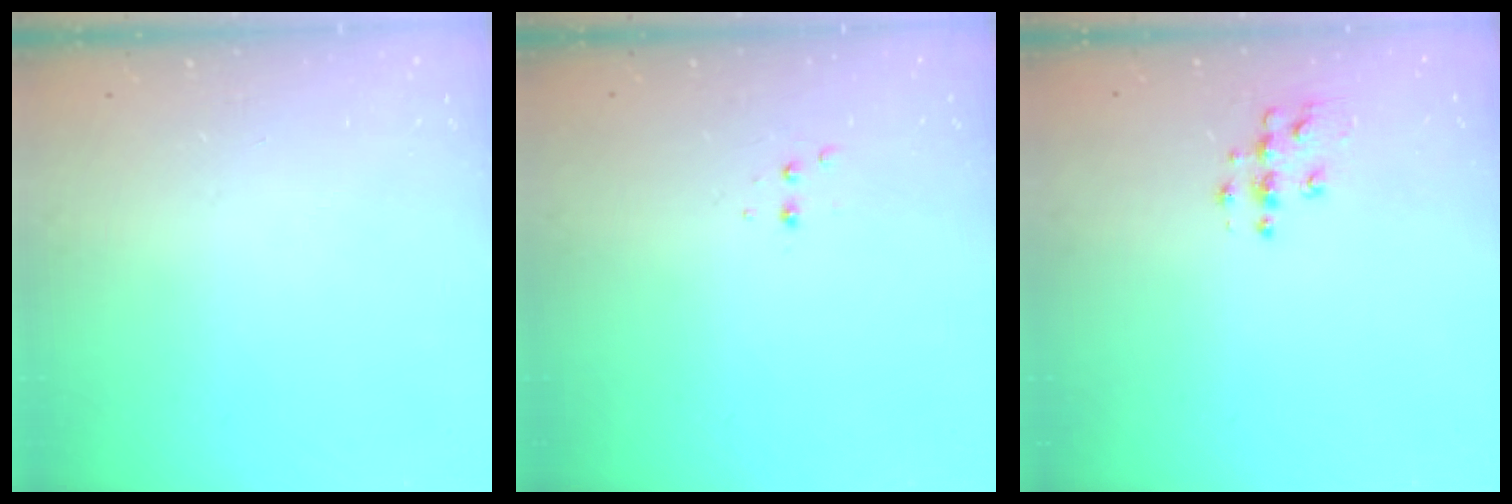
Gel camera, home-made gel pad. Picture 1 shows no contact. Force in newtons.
{"total": 2.5, "press": 2.4, "slide": 0.5}
{"total": 6.2, "press": 6.2, "slide": 0.2}